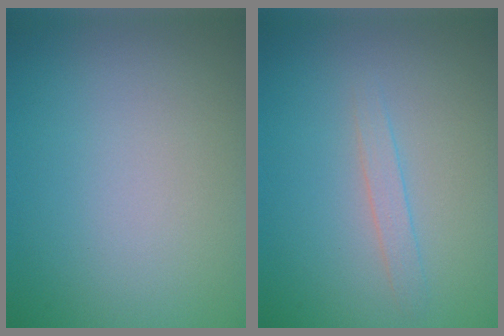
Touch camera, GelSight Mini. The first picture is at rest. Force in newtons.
{"total": 1.2, "press": 1.2, "slide": 0.0}